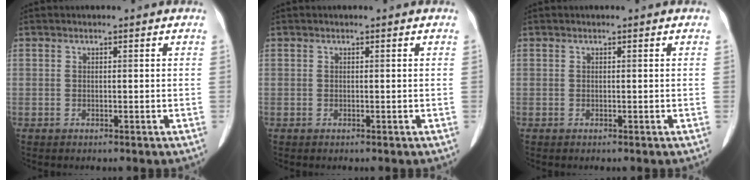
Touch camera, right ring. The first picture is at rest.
{"total": 0.0}
{"total": 0.0}